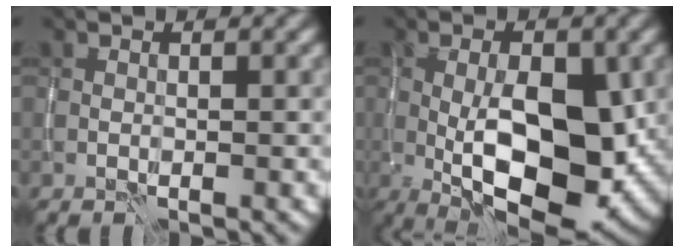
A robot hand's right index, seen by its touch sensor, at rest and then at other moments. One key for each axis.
{"total": 11.9, "fx": -2.1, "fy": 5.1, "fz": 10.5, "tx": -0.154, "ty": 0.000, "tz": -0.034}